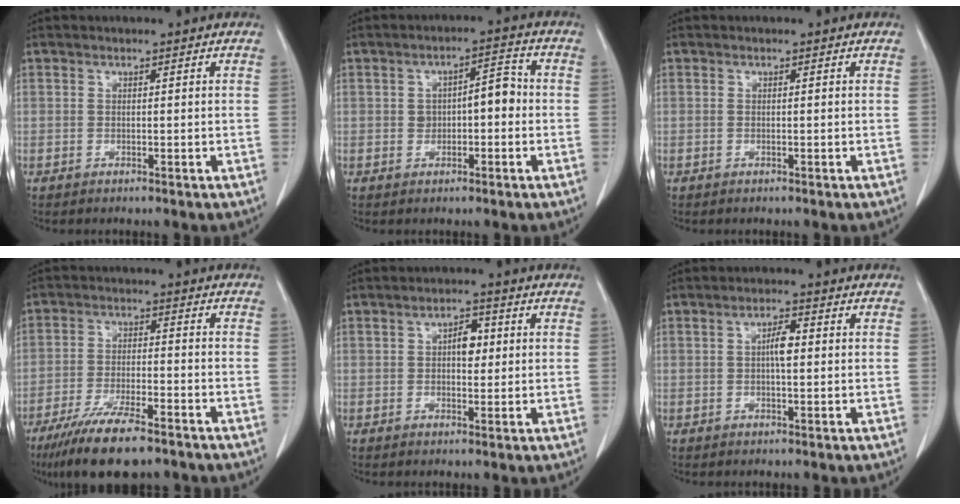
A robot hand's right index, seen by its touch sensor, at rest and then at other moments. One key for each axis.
{"total": 5.0, "fx": -0.1, "fy": 2.3, "fz": 4.4, "tx": -0.068, "ty": 0.026, "tz": 0.000}
{"total": 0.0}
{"total": 12.0, "fx": -8.8, "fy": 2.4, "fz": 7.8, "tx": -0.136, "ty": -0.026, "tz": -0.147}
{"total": 3.5, "fx": 0.5, "fy": 1.8, "fz": 2.9, "tx": -0.044, "ty": 0.008, "tz": 0.008}
{"total": 3.0, "fx": 0.2, "fy": 0.8, "fz": 2.9, "tx": -0.052, "ty": 0.006, "tz": 0.002}